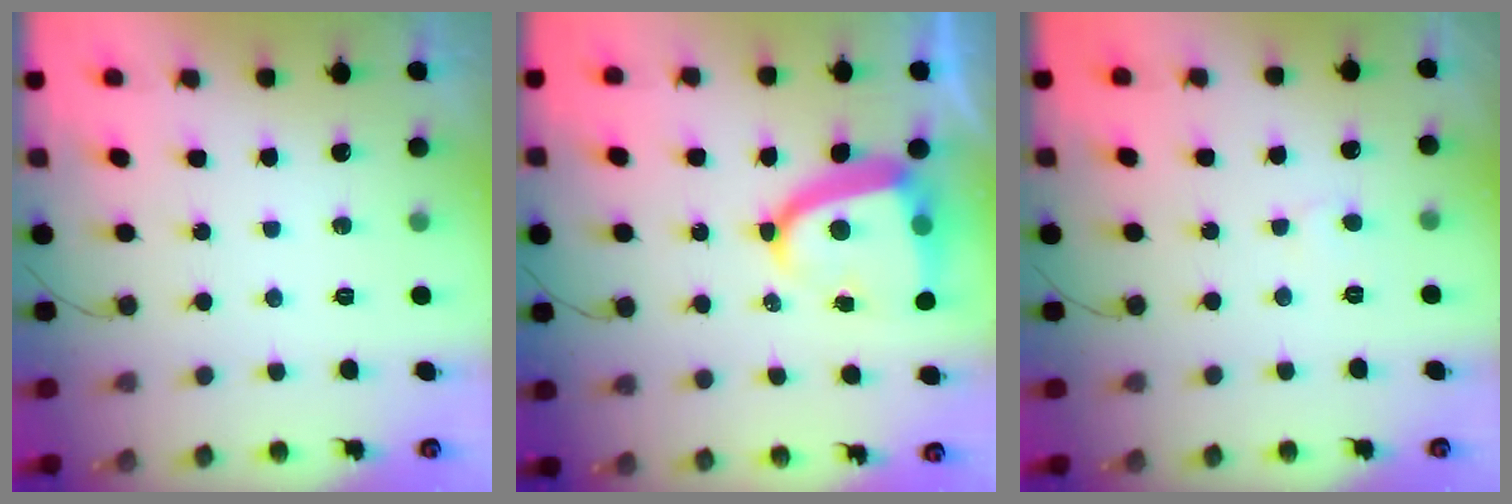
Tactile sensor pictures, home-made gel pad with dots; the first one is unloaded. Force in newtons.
{"total": 13.5, "press": 13.4, "slide": 1.8}
{"total": 3.4, "press": 3.4, "slide": 0.4}